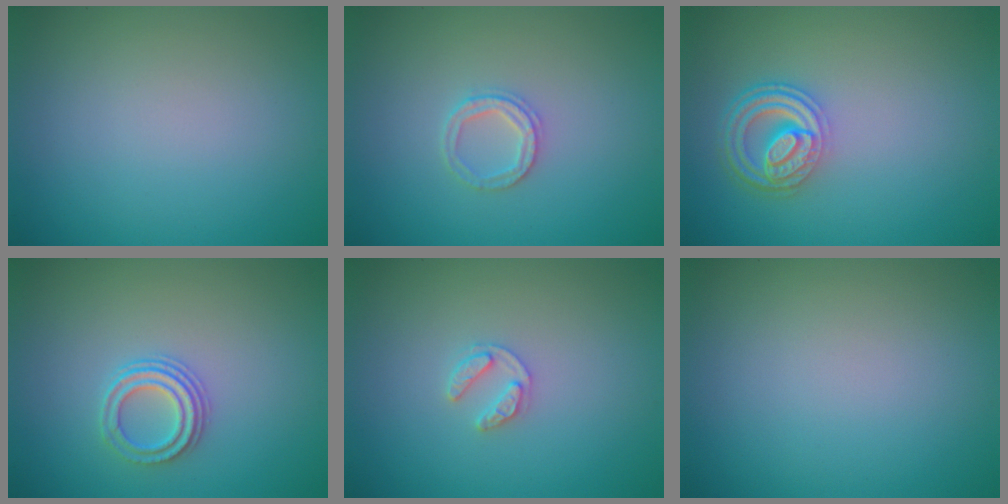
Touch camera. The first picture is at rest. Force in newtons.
{"total": 1.9, "press": 1.8, "slide": 0.4}
{"total": 4.6, "press": 3.6, "slide": 2.9}
{"total": 2.5, "press": 2.2, "slide": 1.2}
{"total": 1.6, "press": 1.6, "slide": 0.3}
{"total": 0.0}